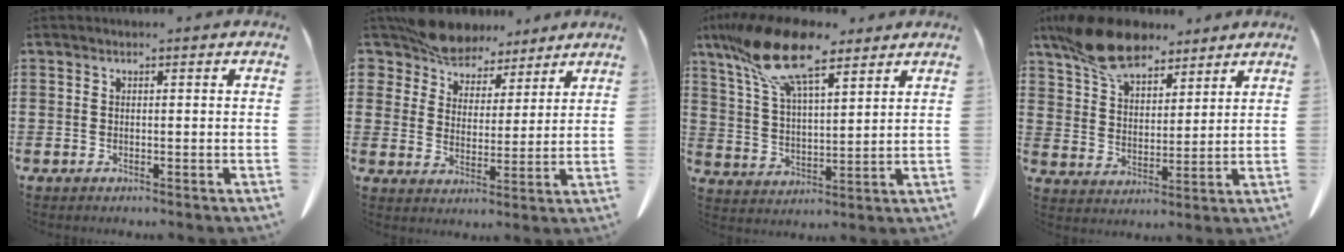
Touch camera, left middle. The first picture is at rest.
{"total": 7.7, "force": [7.0, 3.0, 0.9], "torque": [-0.057, -0.029, 0.133]}
{"total": 14.1, "force": [9.9, 4.3, 9.0], "torque": [-0.207, -0.019, 0.178]}
{"total": 12.0, "force": [9.5, 4.7, 5.7], "torque": [-0.133, -0.019, 0.181]}